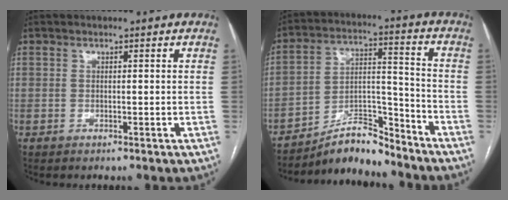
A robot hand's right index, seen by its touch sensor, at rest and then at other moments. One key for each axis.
{"total": 9.5, "fx": -8.9, "fy": 2.0, "fz": 2.6, "tx": -0.042, "ty": 0.032, "tz": -0.155}